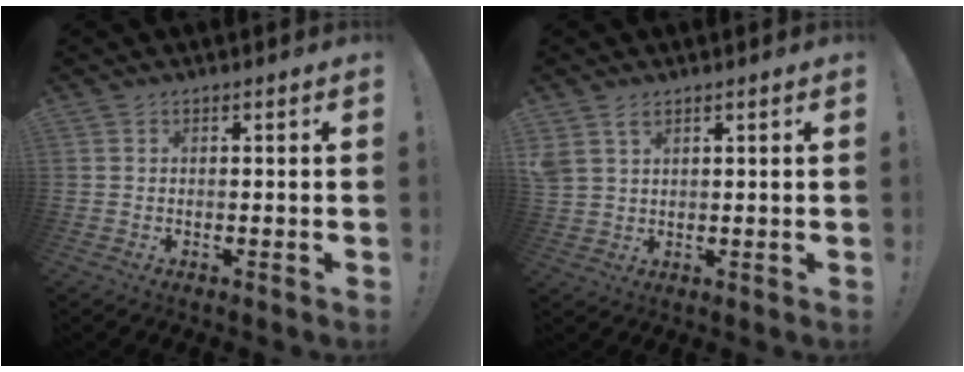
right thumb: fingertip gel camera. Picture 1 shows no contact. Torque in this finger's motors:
{"motor_torque": [0.51, 0.60, 1.20, 0.37, 0.14]}